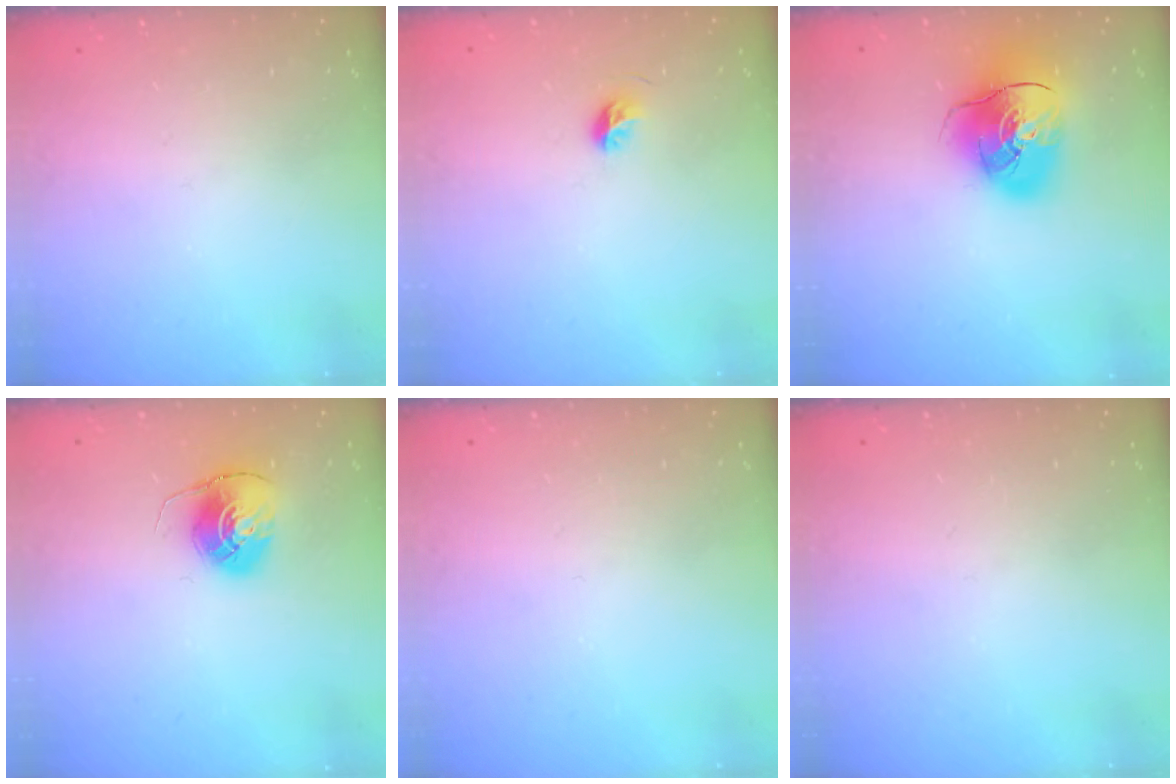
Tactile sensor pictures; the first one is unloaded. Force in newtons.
{"total": 5.3, "press": 5.2, "slide": 1.0}
{"total": 16.2, "press": 16.0, "slide": 2.6}
{"total": 7.9, "press": 7.9, "slide": 0.1}
{"total": 0.0}
{"total": 0.0}